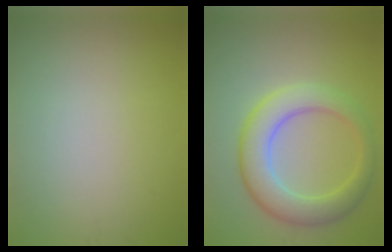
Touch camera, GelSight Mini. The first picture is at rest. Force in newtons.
{"total": 6.1, "press": 6.1, "slide": 0.6}